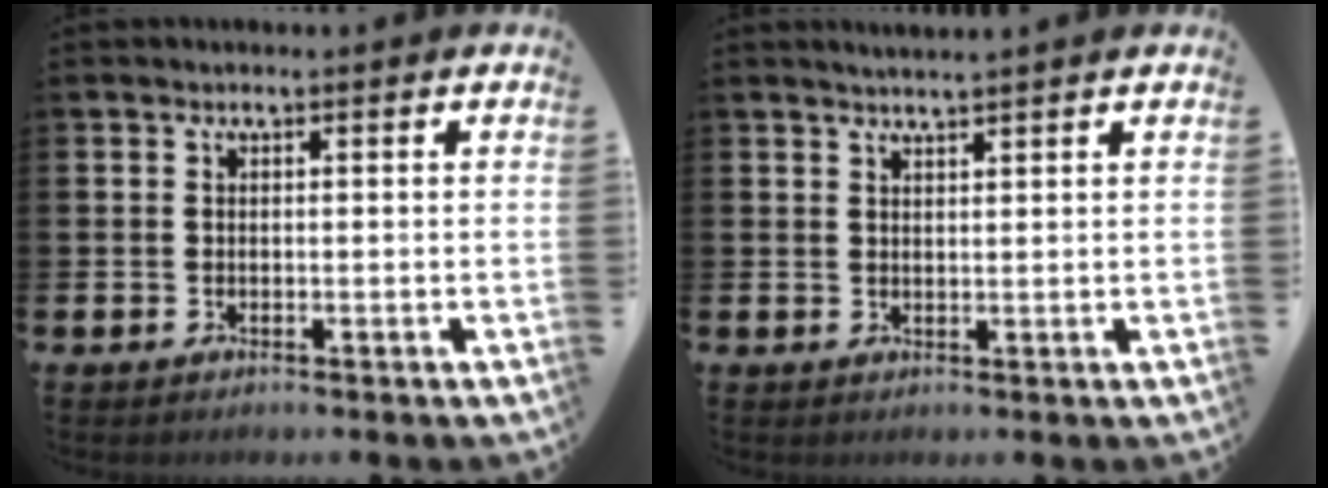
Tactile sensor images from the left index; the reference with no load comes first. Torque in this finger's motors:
{"motor_torque": [-0.02, -0.26, -0.01, 0.00]}